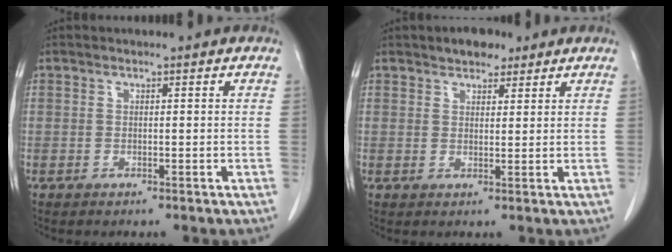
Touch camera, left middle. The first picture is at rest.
{"total": 3.7, "force": [2.8, 1.8, 1.6], "torque": [-0.026, 0.007, 0.045]}